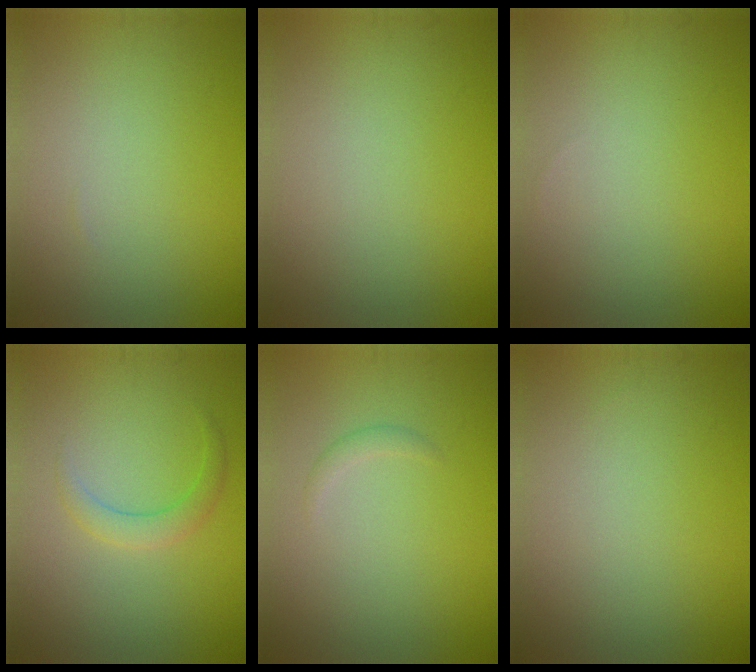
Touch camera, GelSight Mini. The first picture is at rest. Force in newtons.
{"total": 0.0}
{"total": 0.0}
{"total": 2.0, "press": 2.0, "slide": 0.1}
{"total": 0.8, "press": 0.8, "slide": 0.0}
{"total": 0.0}